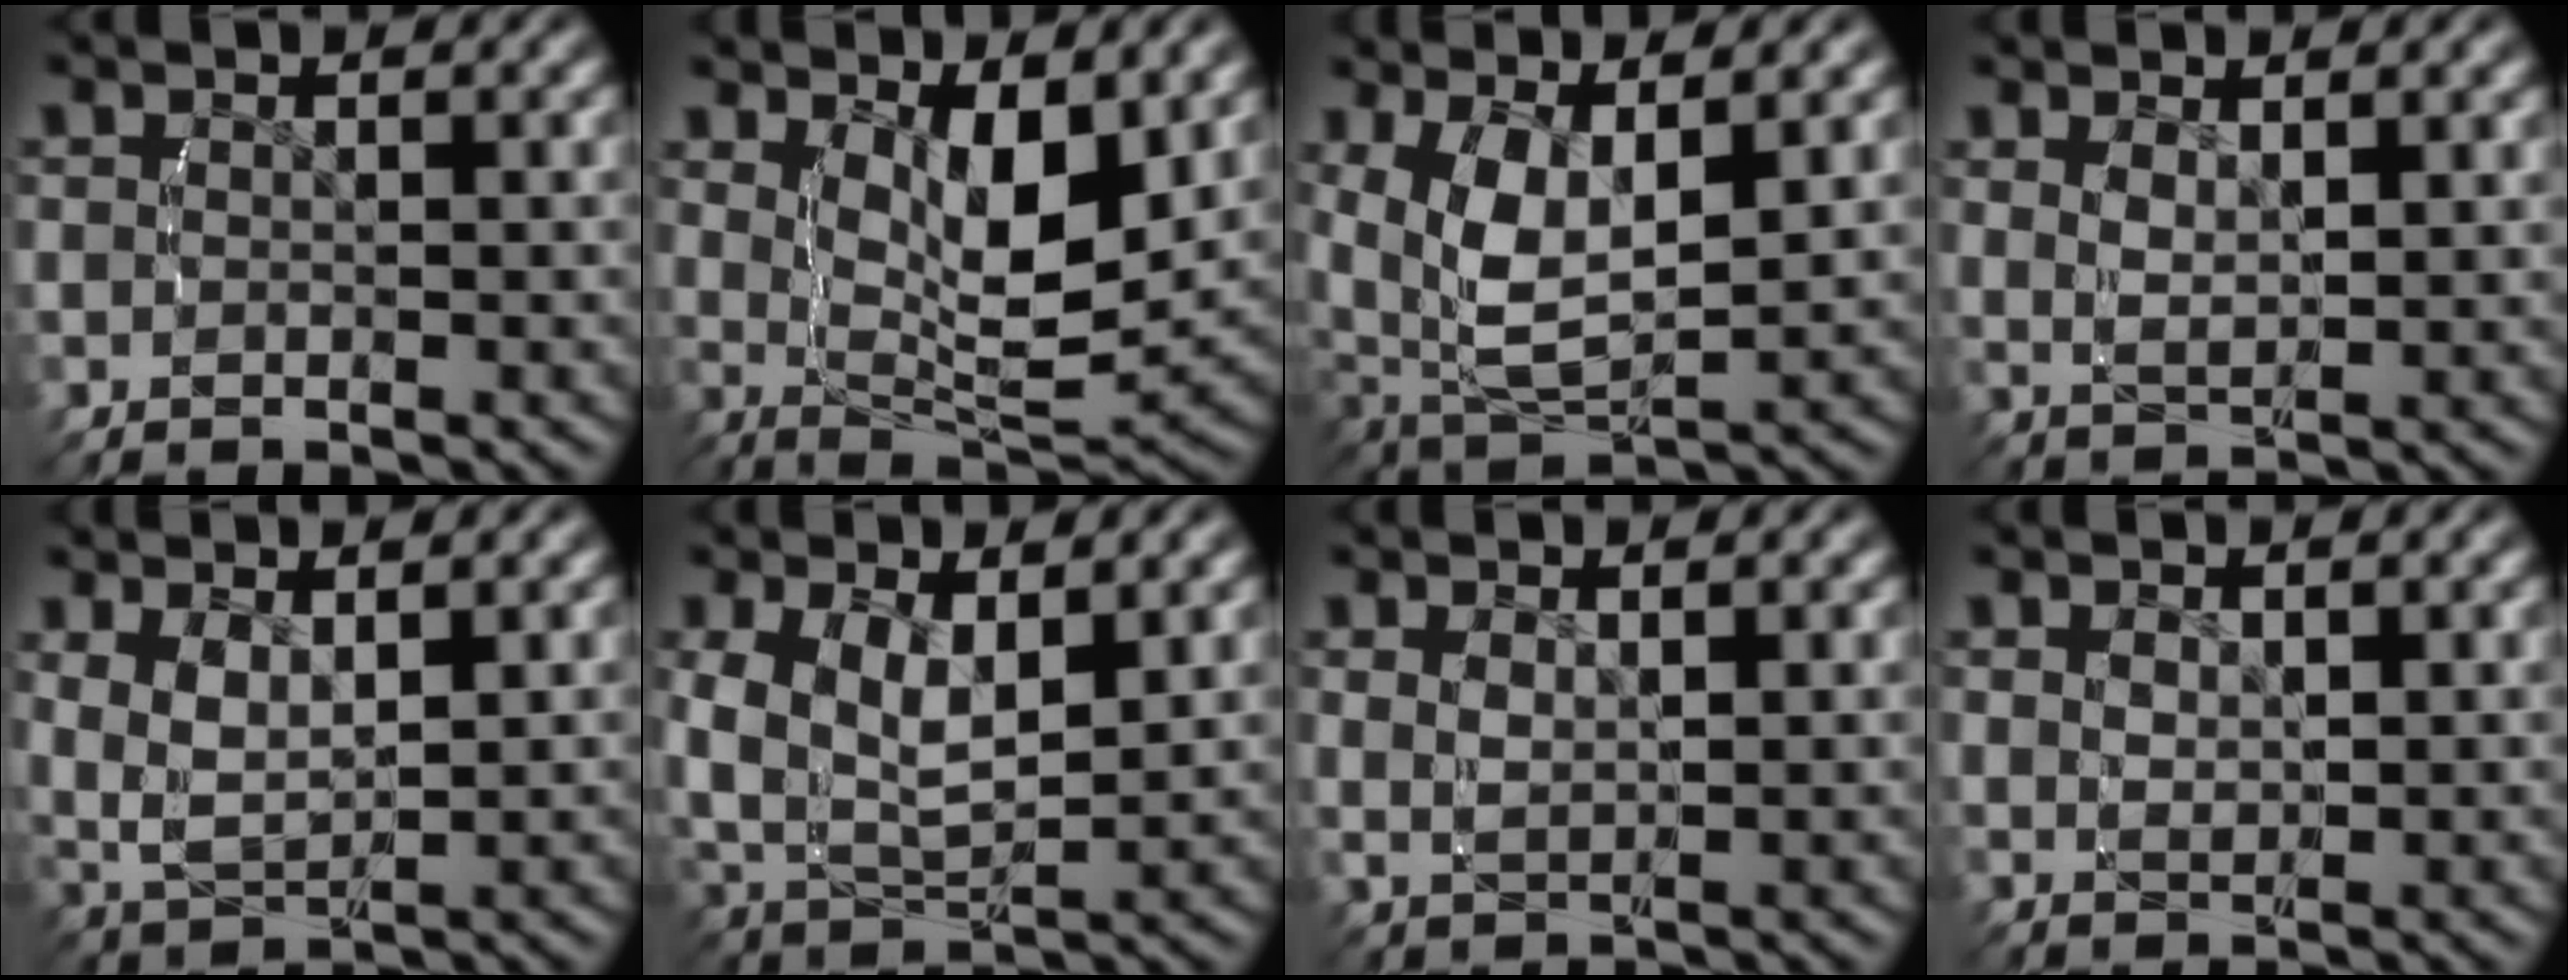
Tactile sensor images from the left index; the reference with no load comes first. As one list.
[{"total": 7.7, "force": [2.0, 3.0, 6.8], "torque": [-0.107, -0.025, 0.043]}, {"total": 7.6, "force": [0.7, 5.1, 5.6], "torque": [-0.137, -0.032, 0.029]}, {"total": 2.5, "force": [1.2, 0.8, 2.0], "torque": [-0.040, -0.002, 0.026]}, {"total": 5.5, "force": [1.3, 3.8, 3.7], "torque": [-0.098, -0.014, 0.030]}, {"total": 7.2, "force": [0.8, 5.2, 4.9], "torque": [-0.119, -0.028, 0.026]}, {"total": 2.2, "force": [1.2, 0.8, 1.6], "torque": [-0.033, 0.001, 0.026]}, {"total": 1.5, "force": [0.9, 0.4, 1.2], "torque": [-0.017, -0.003, 0.021]}]